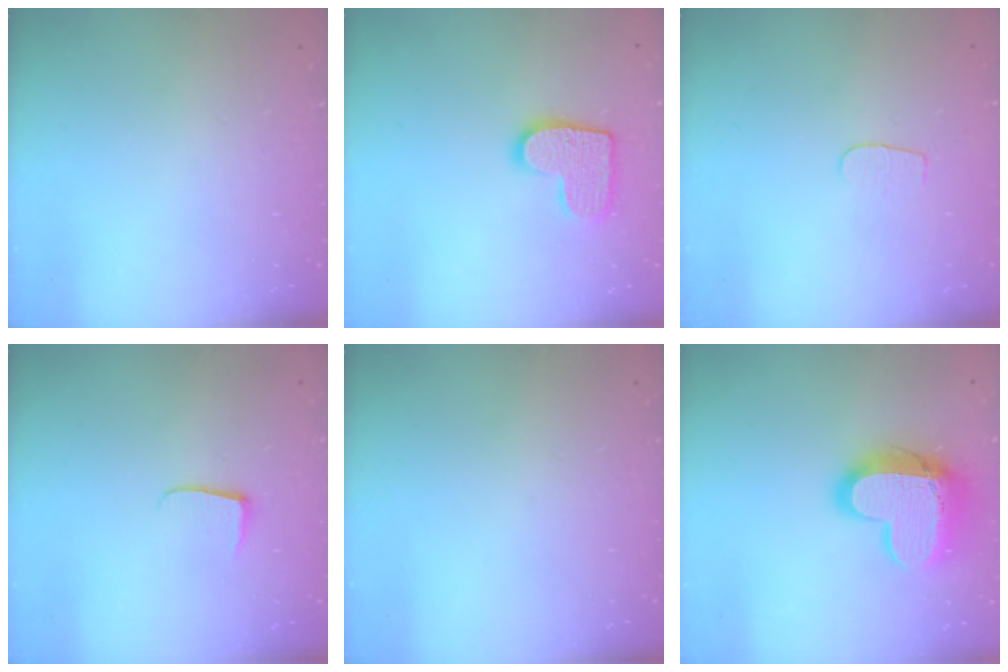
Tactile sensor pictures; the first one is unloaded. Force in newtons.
{"total": 11.6, "press": 11.6, "slide": 0.6}
{"total": 3.2, "press": 3.2, "slide": 0.3}
{"total": 5.4, "press": 5.3, "slide": 0.5}
{"total": 0.0}
{"total": 16.2, "press": 16.1, "slide": 1.3}